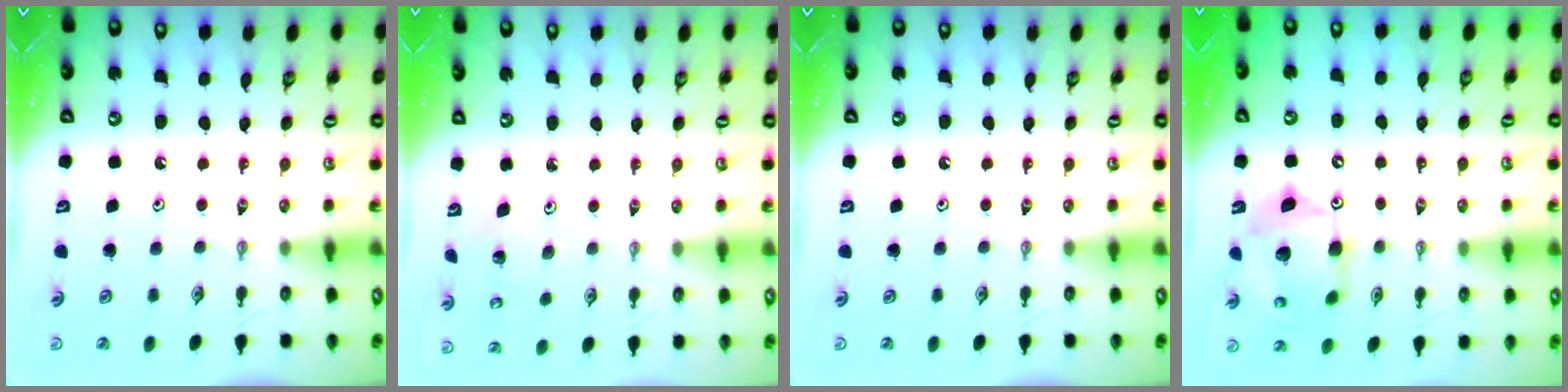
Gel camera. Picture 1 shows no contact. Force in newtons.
{"total": 2.2, "press": 2.2, "slide": 0.2}
{"total": 0.0}
{"total": 12.9, "press": 12.9, "slide": 1.1}